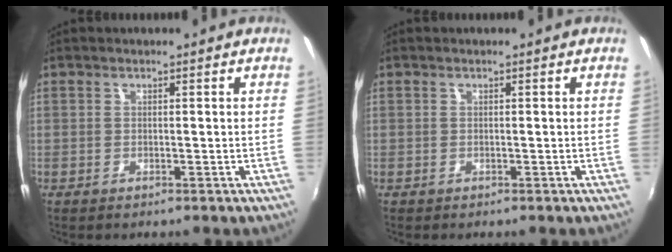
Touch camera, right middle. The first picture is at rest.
{"total": 0.0}